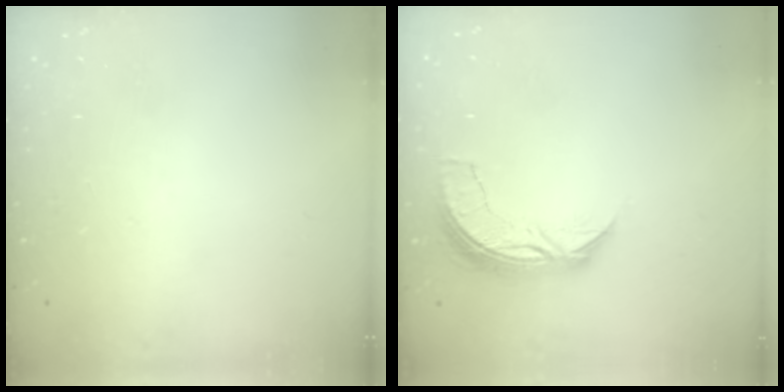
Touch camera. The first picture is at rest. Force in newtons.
{"total": 7.4, "press": 7.3, "slide": 0.5}